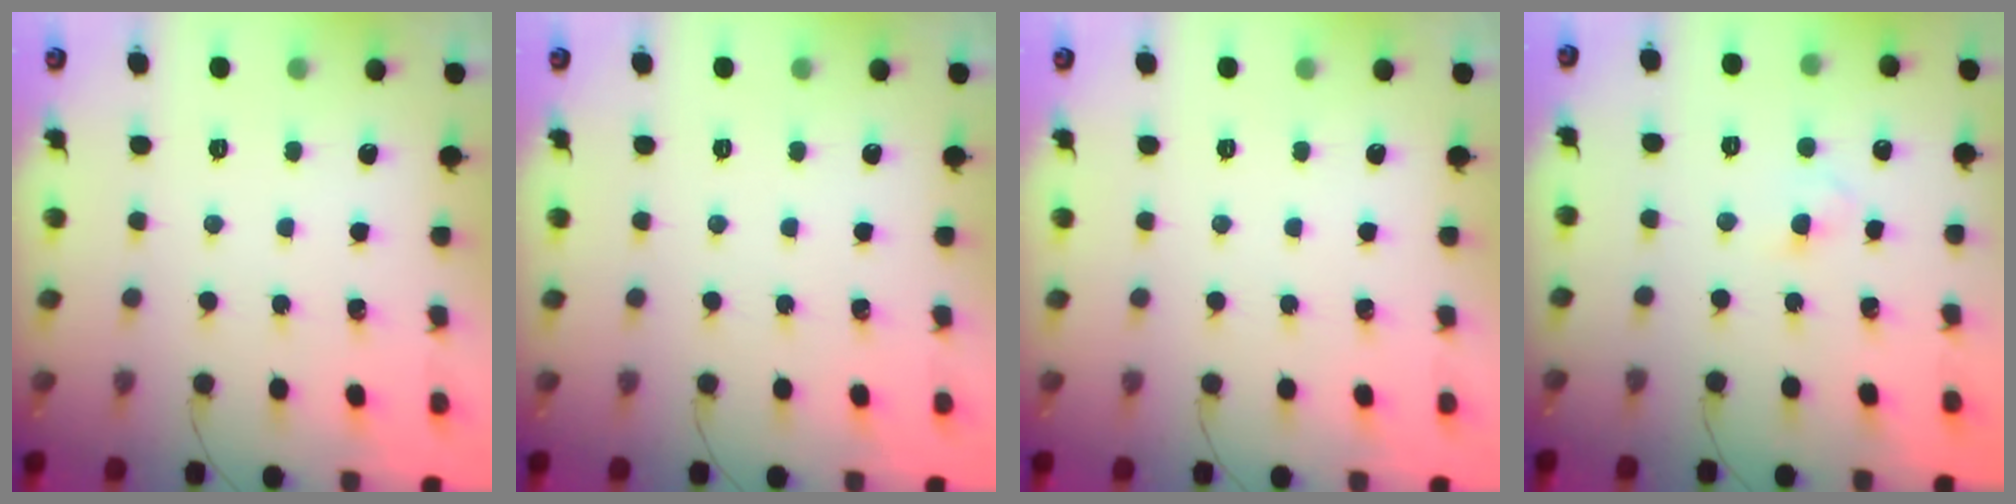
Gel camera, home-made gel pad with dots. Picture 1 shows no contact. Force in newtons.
{"total": 0.0}
{"total": 0.0}
{"total": 2.2, "press": 2.0, "slide": 0.9}